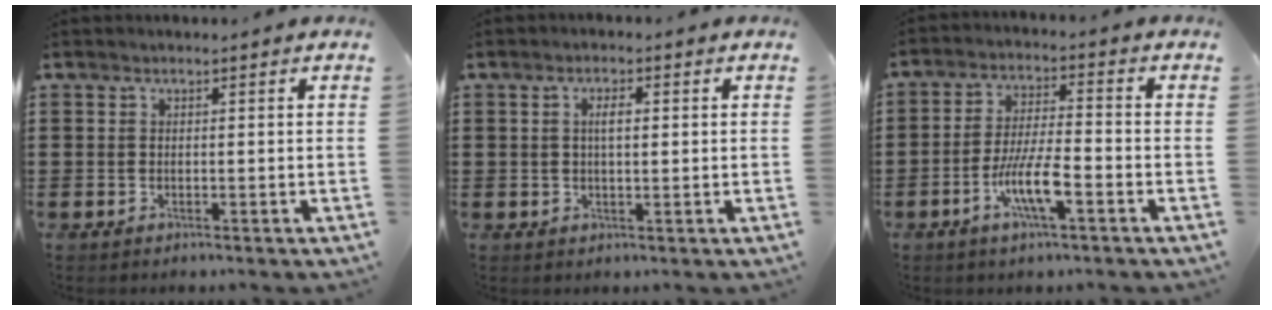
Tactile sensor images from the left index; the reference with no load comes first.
{"total": 2.7, "force": [0.4, 0.8, 2.5], "torque": [-0.050, 0.003, 0.005]}
{"total": 7.8, "force": [-3.4, 1.7, 6.8], "torque": [-0.142, -0.007, -0.068]}